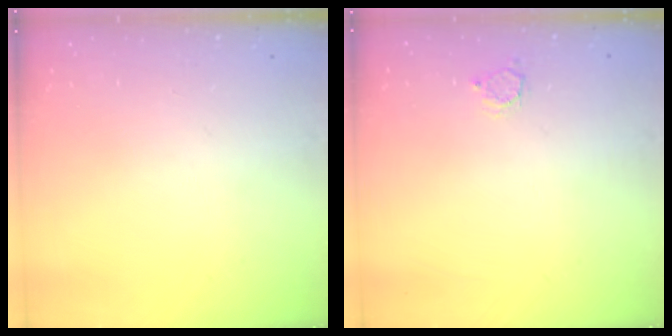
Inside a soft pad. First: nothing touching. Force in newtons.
{"total": 2.4, "press": 2.4, "slide": 0.3}